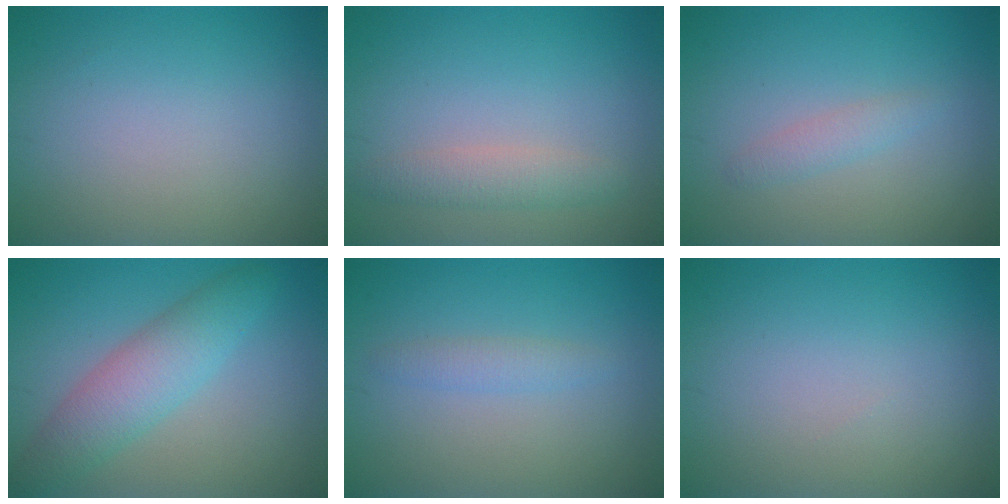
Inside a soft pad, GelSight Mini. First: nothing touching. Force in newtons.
{"total": 2.1, "press": 2.1, "slide": 0.0}
{"total": 1.3, "press": 1.3, "slide": 0.0}
{"total": 4.7, "press": 4.7, "slide": 0.1}
{"total": 1.4, "press": 1.4, "slide": 0.1}
{"total": 0.0}